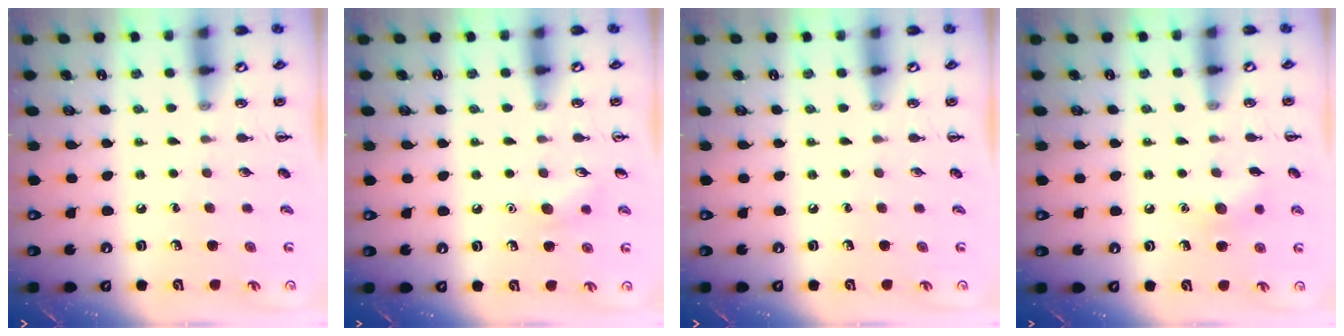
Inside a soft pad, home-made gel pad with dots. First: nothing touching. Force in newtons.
{"total": 6.5, "press": 6.2, "slide": 1.8}
{"total": 0.0}
{"total": 6.8, "press": 6.6, "slide": 1.5}